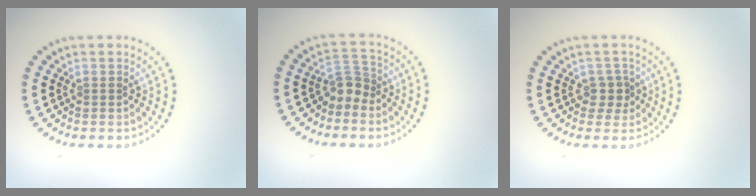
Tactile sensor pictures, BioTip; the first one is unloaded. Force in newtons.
{"total": 2.2, "press": 1.6, "slide": 1.5}
{"total": 1.7, "press": 1.4, "slide": 1.0}